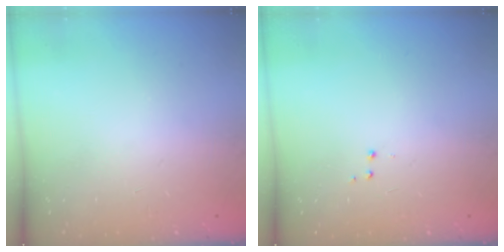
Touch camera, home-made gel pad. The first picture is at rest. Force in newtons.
{"total": 2.9, "press": 2.8, "slide": 0.7}